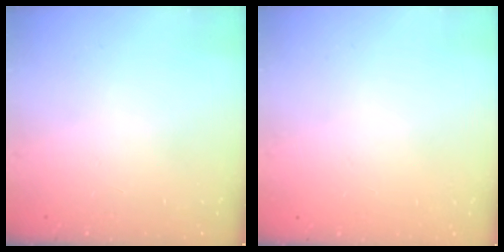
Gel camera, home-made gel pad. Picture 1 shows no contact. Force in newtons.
{"total": 0.0}